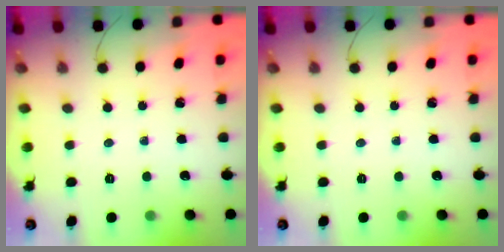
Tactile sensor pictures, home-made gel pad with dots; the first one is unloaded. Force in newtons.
{"total": 0.0}